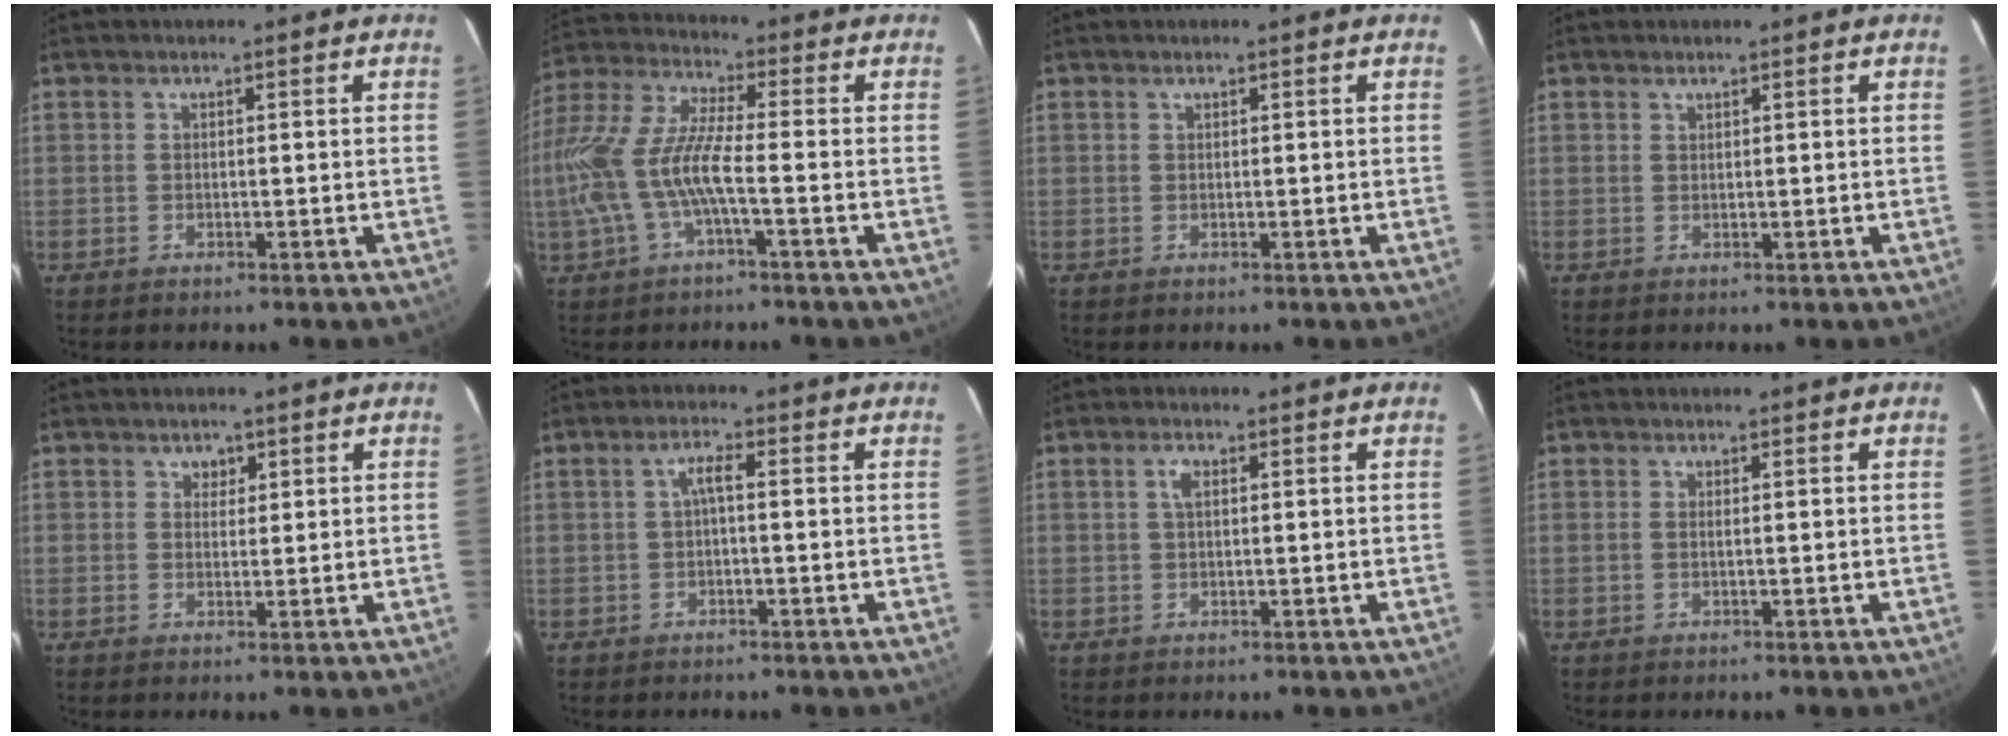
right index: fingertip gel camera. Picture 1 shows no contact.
{"total": 14.6, "force": [-3.6, 3.5, 13.7], "torque": [-0.289, -0.006, -0.071]}
{"total": 0.0}
{"total": 0.5, "force": [0.5, 0.2, 0.1], "torque": [-0.001, -0.001, 0.010]}
{"total": 1.9, "force": [0.9, 1.6, 0.2], "torque": [0.001, 0.005, 0.015]}
{"total": 2.3, "force": [-0.2, 0.4, 2.3], "torque": [-0.047, 0.006, -0.001]}
{"total": 2.0, "force": [0.6, 1.0, 1.7], "torque": [-0.034, 0.003, 0.011]}
{"total": 0.5, "force": [0.1, -0.2, 0.5], "torque": [-0.011, 0.001, 0.000]}